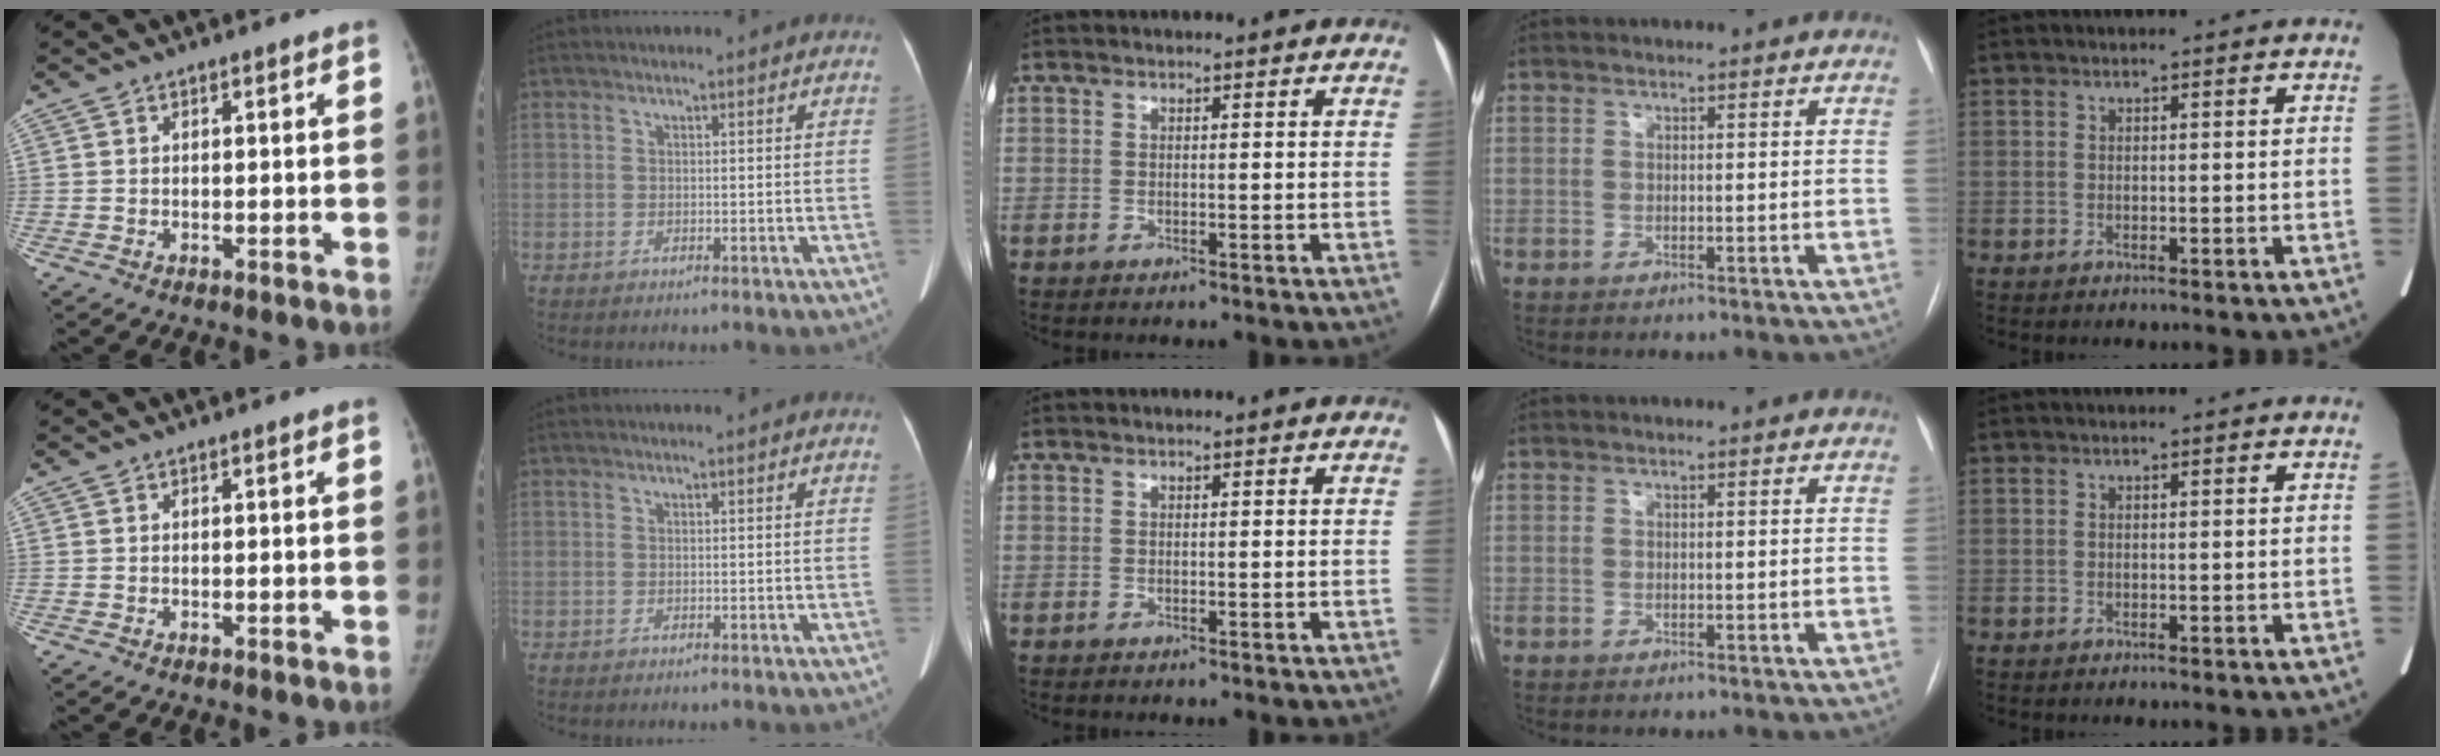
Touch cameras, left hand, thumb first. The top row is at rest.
{}